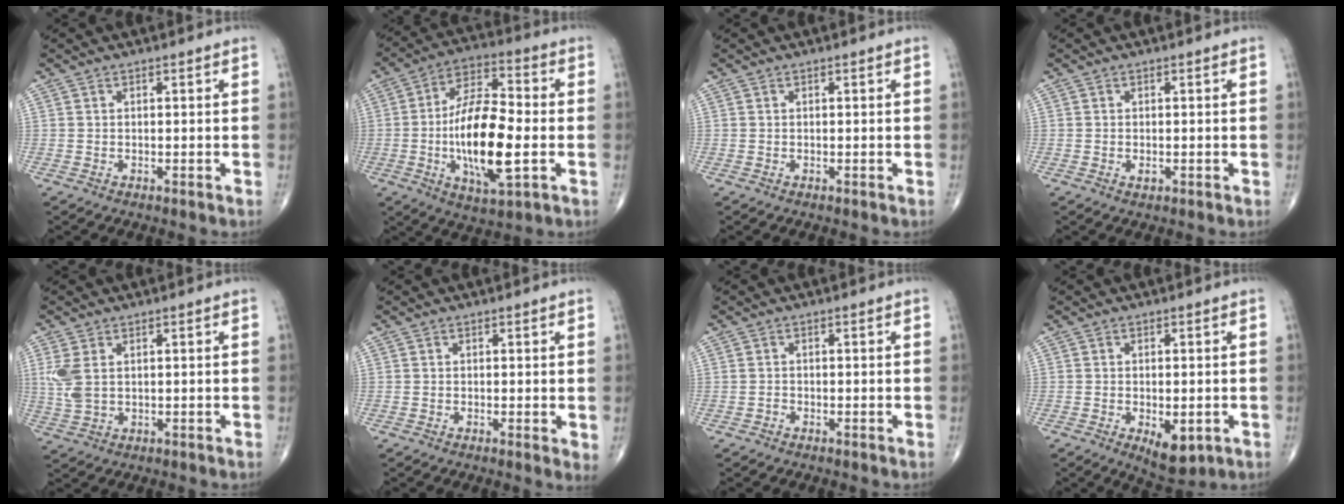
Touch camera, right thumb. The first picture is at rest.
{"total": 18.1, "force": [-2.8, 6.7, 16.6], "torque": [-0.295, 0.013, -0.049]}
{"total": 0.0}
{"total": 0.9, "force": [-0.2, 0.6, 0.6], "torque": [-0.011, -0.002, -0.002]}
{"total": 4.9, "force": [1.3, 3.0, 3.7], "torque": [-0.095, -0.001, 0.033]}
{"total": 1.7, "force": [0.3, 0.6, 1.5], "torque": [-0.022, -0.008, 0.001]}
{"total": 0.0}
{"total": 6.3, "force": [-1.9, 3.2, 5.2], "torque": [-0.066, -0.009, -0.017]}